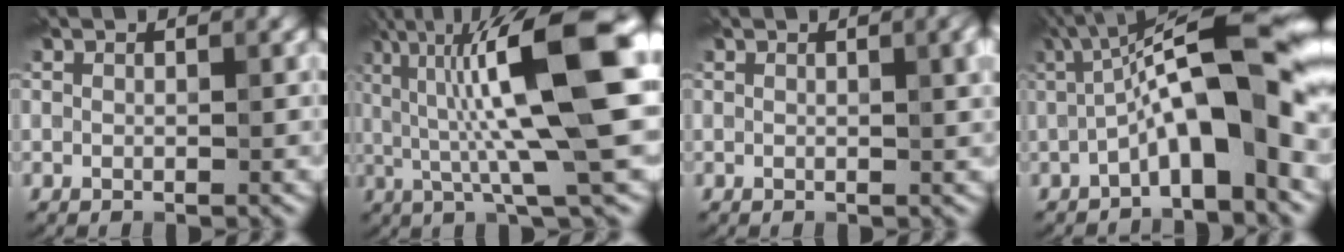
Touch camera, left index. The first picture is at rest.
{"total": 13.0, "force": [2.0, 2.7, 12.6], "torque": [-0.203, 0.016, 0.034]}
{"total": 2.4, "force": [0.5, 0.6, 2.3], "torque": [-0.027, 0.006, 0.005]}
{"total": 11.1, "force": [-1.0, 2.9, 10.7], "torque": [-0.169, 0.023, -0.027]}